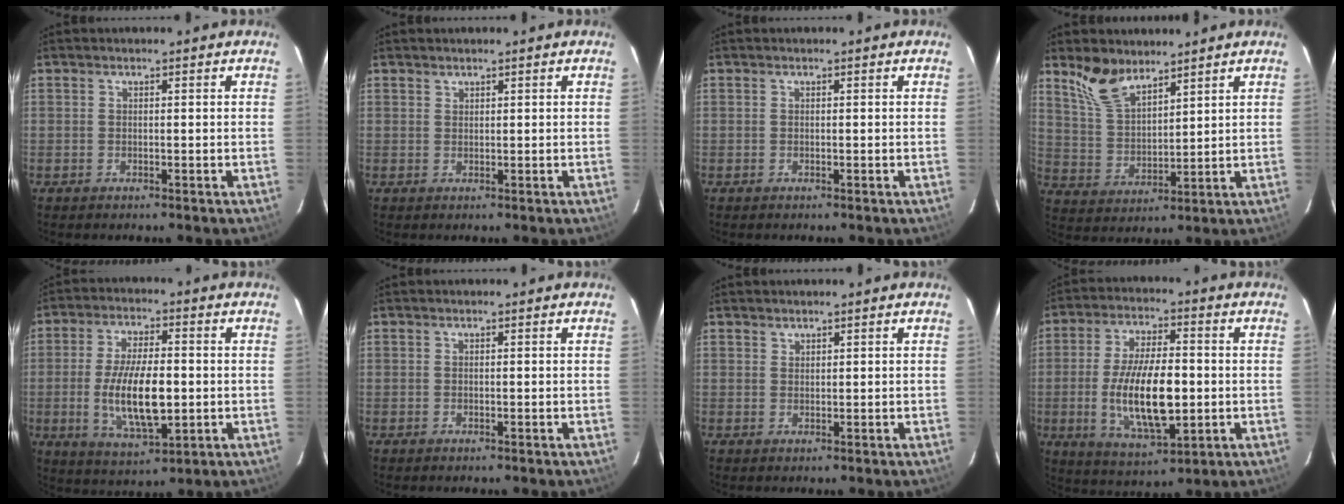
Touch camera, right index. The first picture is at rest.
{"total": 0.7, "force": [0.7, 0.3, 0.0], "torque": [0.001, 0.001, 0.014]}
{"total": 0.0}
{"total": 8.9, "force": [6.8, 3.7, 4.4], "torque": [-0.088, 0.008, 0.143]}
{"total": 13.2, "force": [-1.7, 5.2, 12.0], "torque": [-0.232, -0.012, -0.024]}
{"total": 0.0}
{"total": 0.9, "force": [0.8, 0.4, 0.0], "torque": [0.001, 0.002, 0.017]}
{"total": 15.3, "force": [-2.0, 6.2, 13.8], "torque": [-0.265, -0.012, -0.027]}